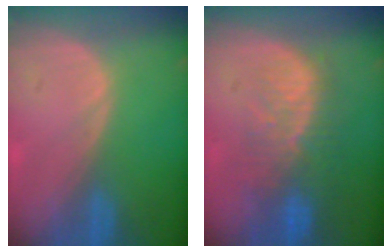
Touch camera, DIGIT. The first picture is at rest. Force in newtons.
{"total": 10.1, "press": 8.5, "slide": 5.5}